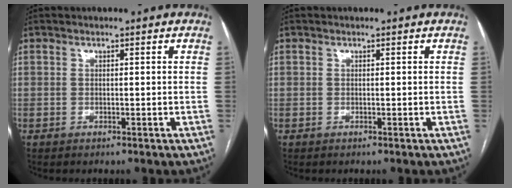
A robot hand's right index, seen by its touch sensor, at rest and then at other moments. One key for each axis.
{"total": 0.0}